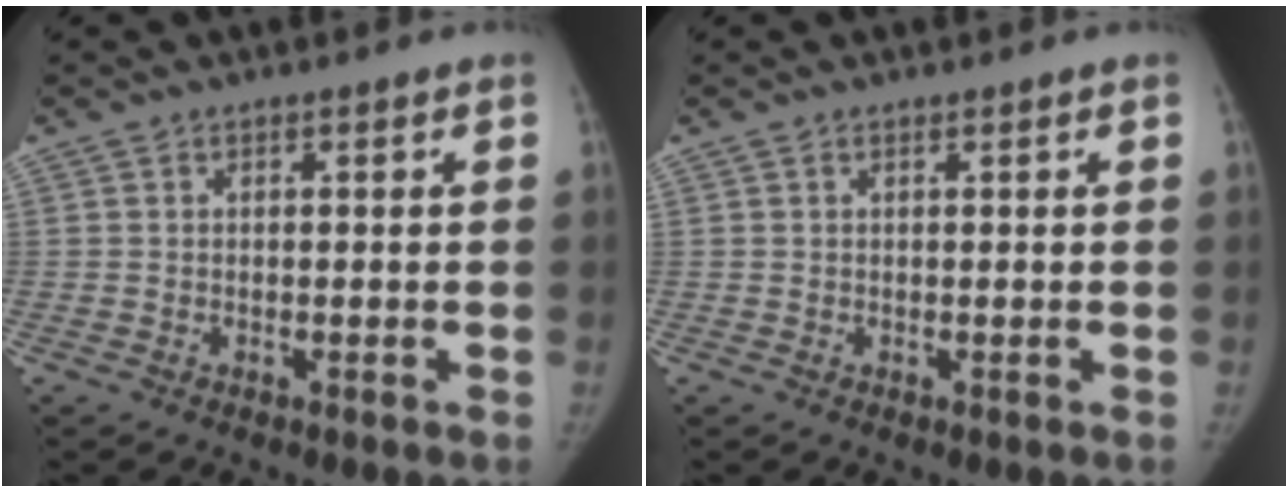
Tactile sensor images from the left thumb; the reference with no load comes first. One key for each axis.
{"total": 0.0}